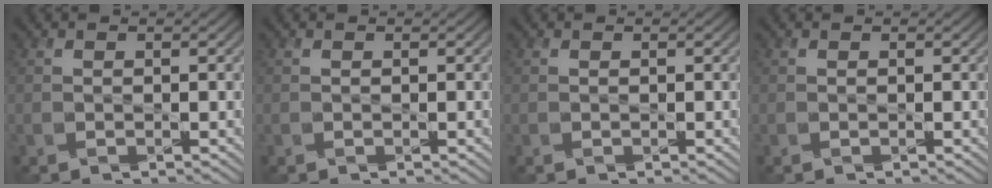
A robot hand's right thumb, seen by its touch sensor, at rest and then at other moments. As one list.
[{"total": 0.0}, {"total": 0.0}, {"total": 0.0}]